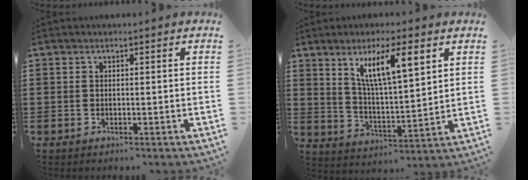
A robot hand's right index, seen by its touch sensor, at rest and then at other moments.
{"total": 9.6, "force": [4.6, 2.1, 8.1], "torque": [-0.159, 0.003, 0.076]}